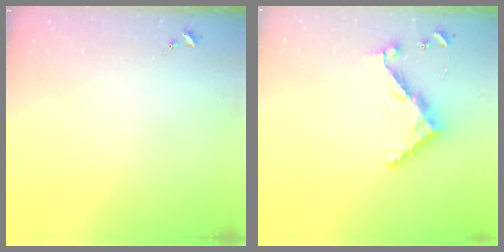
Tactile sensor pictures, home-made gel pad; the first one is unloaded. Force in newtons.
{"total": 9.3, "press": 9.3, "slide": 0.3}